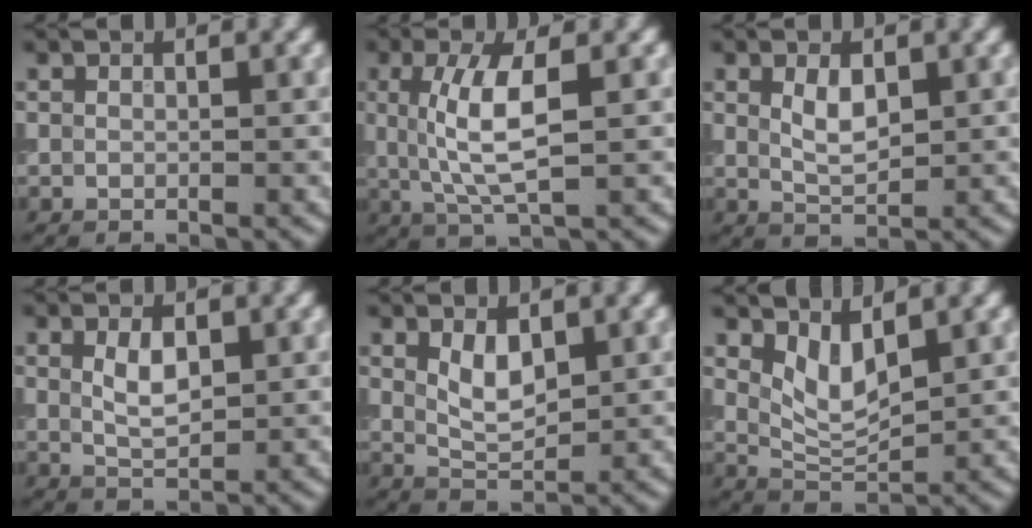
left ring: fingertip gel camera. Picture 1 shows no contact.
{"total": 5.3, "force": [0.7, 1.6, 5.1], "torque": [-0.103, 0.003, 0.014]}
{"total": 2.7, "force": [0.8, 1.3, 2.2], "torque": [-0.047, 0.000, 0.017]}
{"total": 2.8, "force": [0.6, 1.4, 2.3], "torque": [-0.049, 0.000, 0.015]}
{"total": 3.0, "force": [1.0, 1.5, 2.3], "torque": [-0.050, -0.002, 0.023]}
{"total": 3.3, "force": [1.5, 1.4, 2.6], "torque": [-0.053, -0.009, 0.033]}